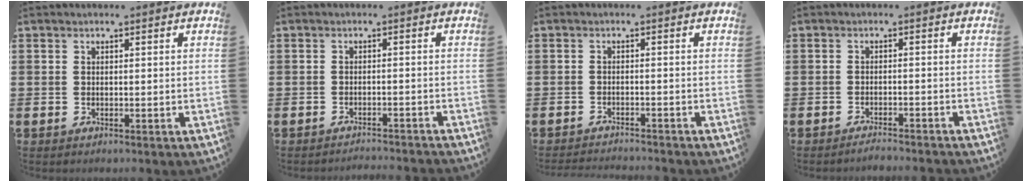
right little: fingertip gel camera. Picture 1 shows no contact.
{"total": 1.5, "force": [-1.5, -0.2, -0.1], "torque": [-0.001, 0.004, -0.031]}
{"total": 1.6, "force": [-1.6, -0.1, 0.0], "torque": [-0.003, 0.002, -0.032]}
{"total": 1.6, "force": [-1.5, -0.1, 0.3], "torque": [-0.007, 0.001, -0.030]}